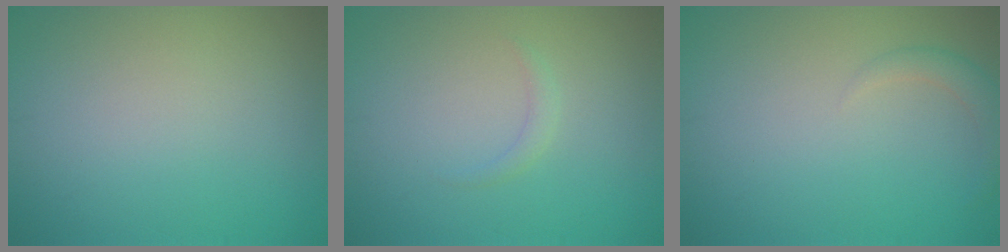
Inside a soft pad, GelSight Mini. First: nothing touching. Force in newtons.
{"total": 0.8, "press": 0.8, "slide": 0.0}
{"total": 1.5, "press": 1.5, "slide": 0.1}